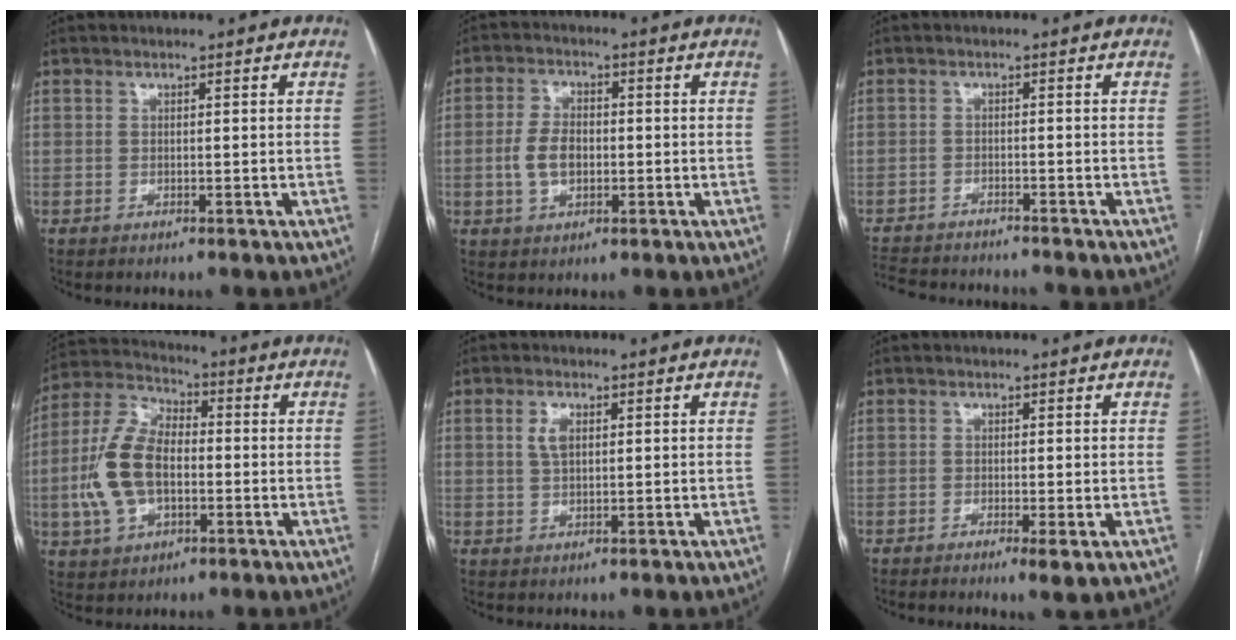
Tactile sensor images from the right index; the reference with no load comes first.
{"total": 5.9, "force": [-0.8, 3.6, 4.6], "torque": [-0.100, 0.010, -0.011]}
{"total": 11.6, "force": [-10.7, 2.3, 3.8], "torque": [-0.076, -0.004, -0.154]}
{"total": 12.9, "force": [-1.7, 7.3, 10.5], "torque": [-0.241, 0.023, -0.029]}
{"total": 2.8, "force": [0.9, 1.3, 2.3], "torque": [-0.048, 0.005, 0.018]}
{"total": 2.2, "force": [-0.9, 0.3, 2.0], "torque": [-0.027, -0.006, -0.012]}